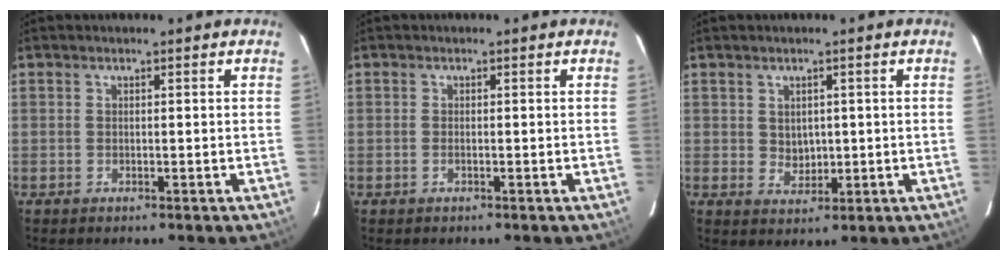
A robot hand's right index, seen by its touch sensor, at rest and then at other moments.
{"total": 0.7, "force": [-0.2, 0.1, 0.6], "torque": [-0.014, 0.000, -0.005]}
{"total": 3.1, "force": [0.6, 2.7, 1.4], "torque": [-0.019, 0.000, 0.020]}